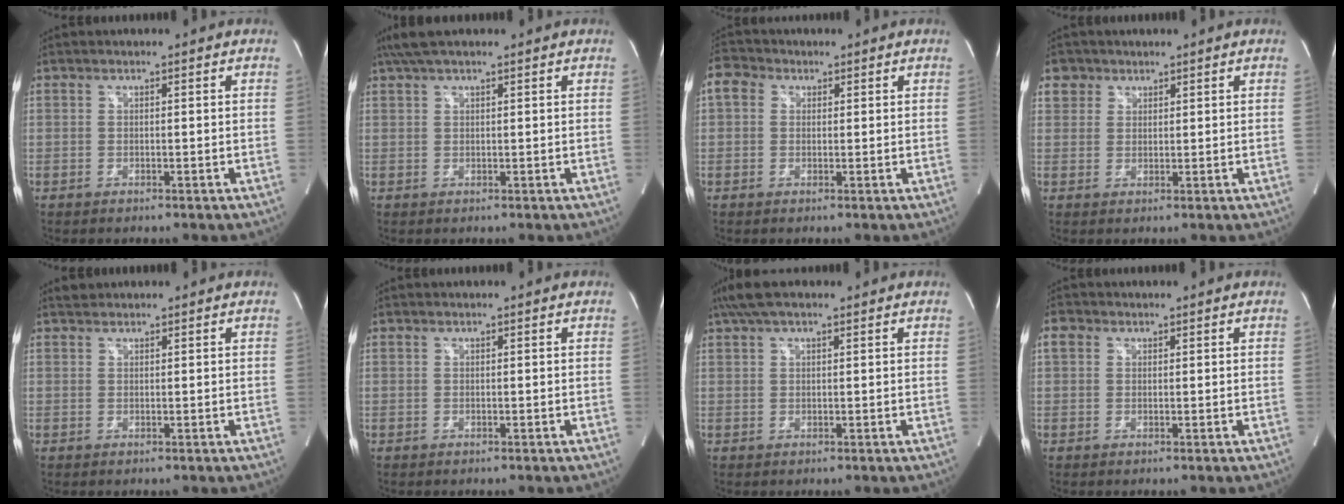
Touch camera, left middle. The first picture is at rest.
{"total": 5.2, "force": [4.1, 0.8, 3.2], "torque": [-0.063, 0.035, 0.076]}
{"total": 4.0, "force": [1.3, 3.3, 1.9], "torque": [-0.042, 0.025, 0.023]}
{"total": 3.0, "force": [1.8, 2.4, 0.1], "torque": [0.004, 0.008, 0.028]}
{"total": 1.0, "force": [0.9, 0.3, 0.0], "torque": [-0.009, 0.009, 0.019]}
{"total": 0.0}
{"total": 5.5, "force": [4.0, 1.5, 3.4], "torque": [-0.071, 0.036, 0.075]}
{"total": 2.0, "force": [0.9, 1.7, 0.8], "torque": [-0.016, 0.013, 0.014]}